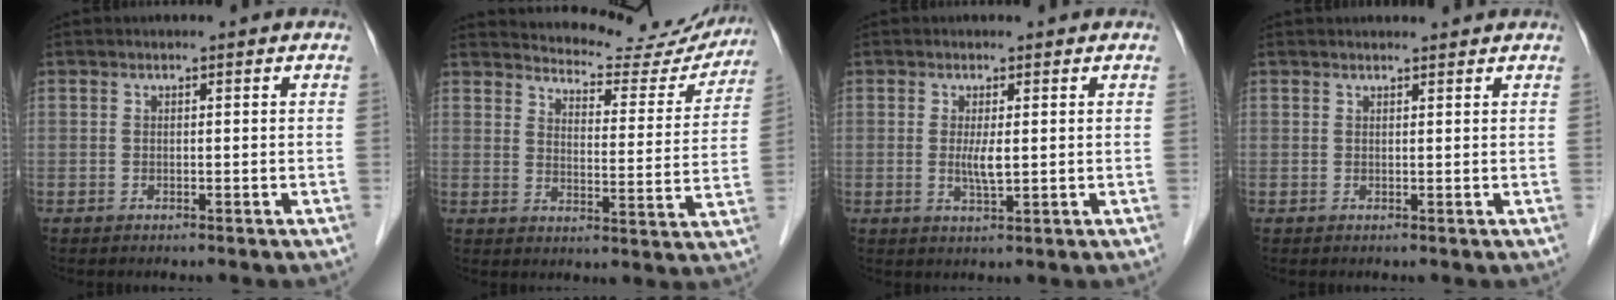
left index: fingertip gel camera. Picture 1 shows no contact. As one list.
[{"total": 16.6, "force": [15.9, 3.6, 3.0], "torque": [-0.024, -0.042, 0.181]}, {"total": 2.7, "force": [0.2, 0.4, 2.7], "torque": [-0.056, -0.006, 0.007]}, {"total": 2.9, "force": [2.8, 0.3, 0.6], "torque": [-0.010, 0.018, 0.036]}]